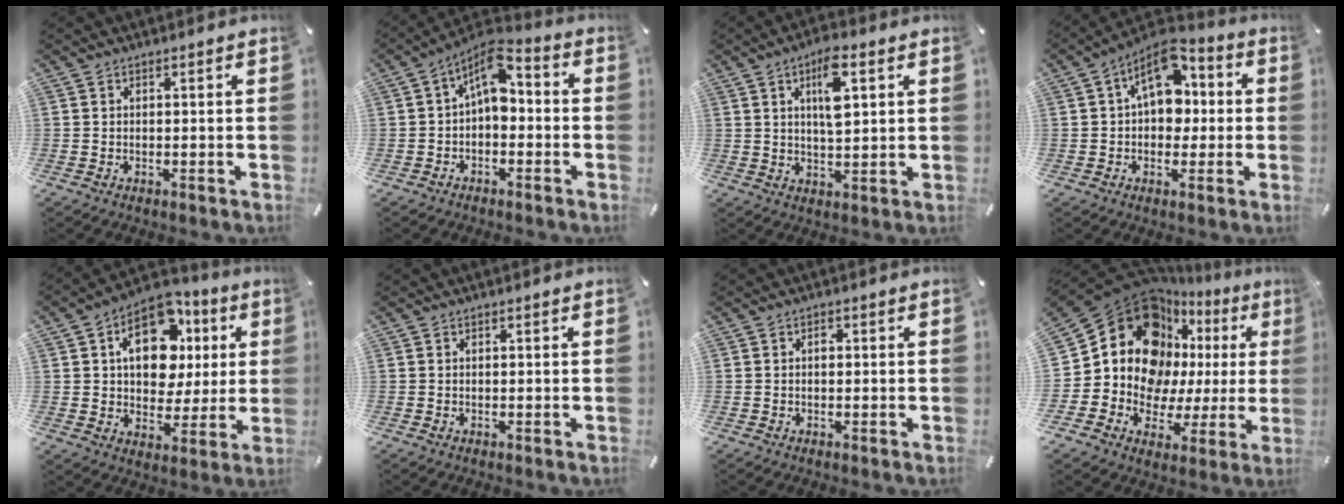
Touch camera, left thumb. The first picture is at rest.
{"total": 8.1, "force": [0.9, 5.0, 6.4], "torque": [-0.111, -0.008, 0.014]}
{"total": 8.7, "force": [3.4, 3.1, 7.4], "torque": [-0.119, -0.006, 0.051]}
{"total": 14.0, "force": [3.7, 9.9, 9.3], "torque": [-0.136, -0.016, 0.068]}
{"total": 15.9, "force": [5.1, 11.3, 9.9], "torque": [-0.148, -0.010, 0.097]}
{"total": 0.0}
{"total": 1.0, "force": [0.1, 0.7, 0.7], "torque": [-0.007, -0.001, -0.001]}
{"total": 19.8, "force": [6.4, 15.4, 10.7], "torque": [-0.189, -0.069, 0.122]}